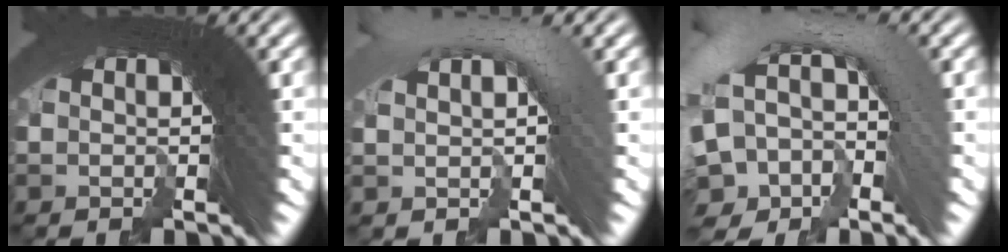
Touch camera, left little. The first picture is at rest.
{"total": 2.8, "force": [1.6, 0.3, 2.3], "torque": [-0.028, 0.028, 0.025]}
{"total": 8.9, "force": [-1.0, 6.8, 5.8], "torque": [-0.118, 0.011, -0.033]}